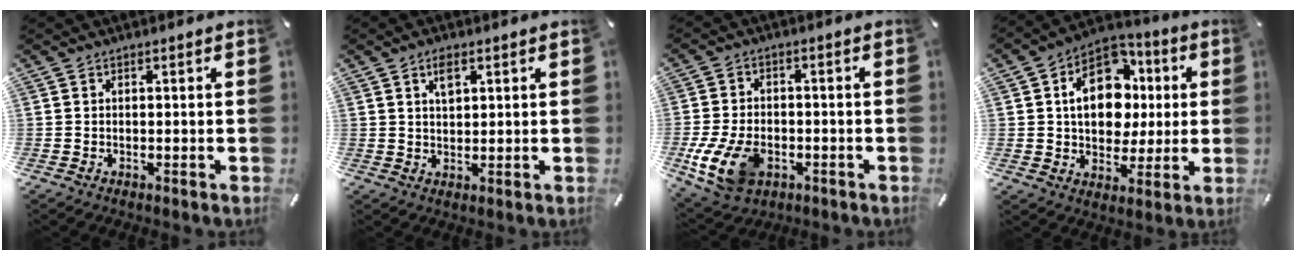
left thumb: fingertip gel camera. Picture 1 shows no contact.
{"total": 3.7, "force": [1.9, 2.0, 2.5], "torque": [-0.040, -0.003, 0.029]}
{"total": 12.2, "force": [-3.8, 8.4, 8.0], "torque": [-0.172, 0.006, -0.066]}
{"total": 15.6, "force": [2.4, 11.9, 9.7], "torque": [-0.166, 0.005, 0.047]}